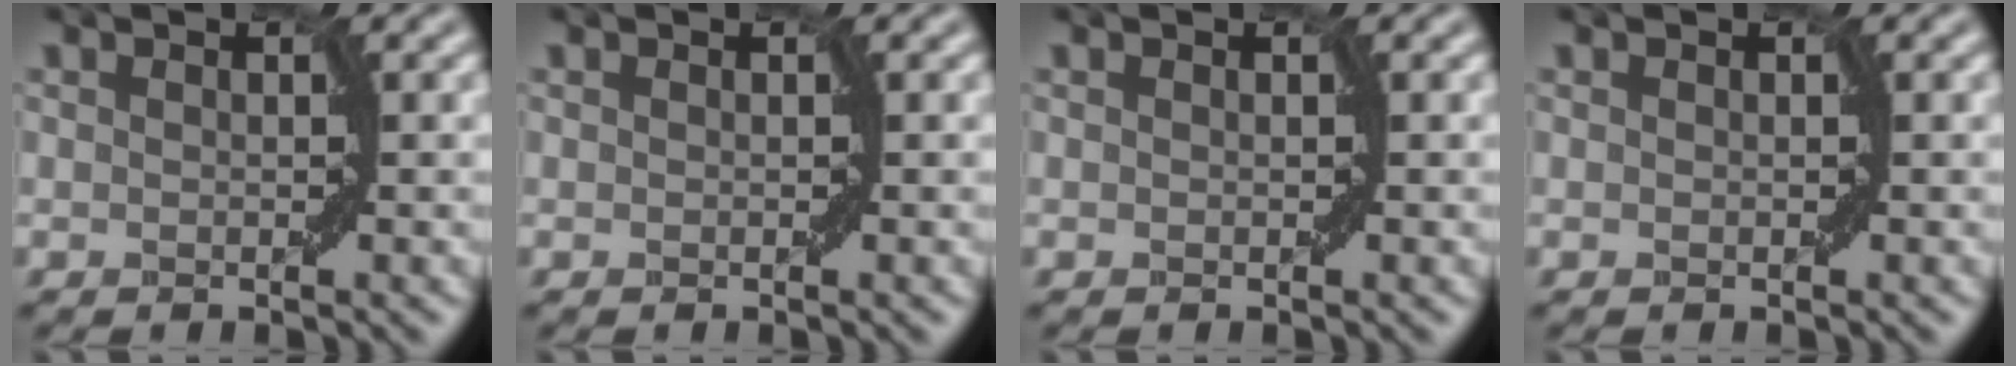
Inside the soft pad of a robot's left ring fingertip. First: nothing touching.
{"total": 0.0}
{"total": 0.0}
{"total": 0.0}